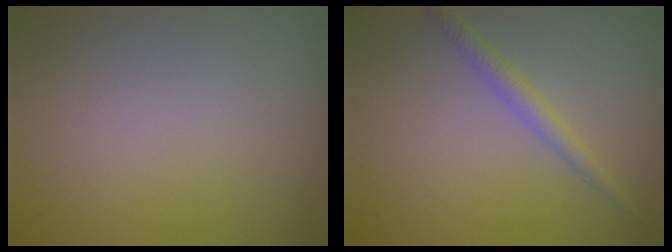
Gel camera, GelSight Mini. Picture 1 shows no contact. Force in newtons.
{"total": 1.8, "press": 1.8, "slide": 0.0}